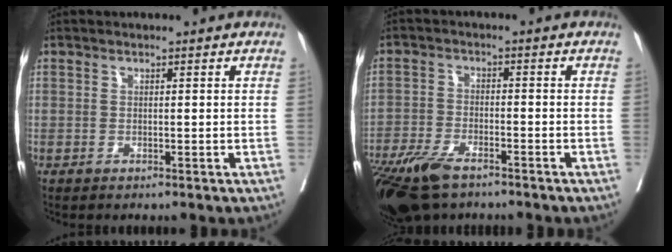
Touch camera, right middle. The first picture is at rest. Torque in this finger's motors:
{"motor_torque": [0.90, -0.85, 0.18, 0.09]}